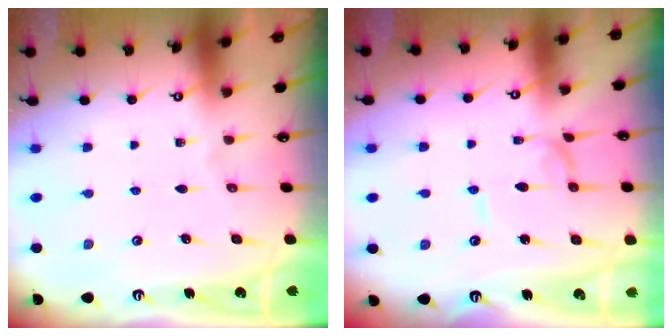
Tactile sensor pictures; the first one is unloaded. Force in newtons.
{"total": 1.1, "press": 1.1, "slide": 0.0}